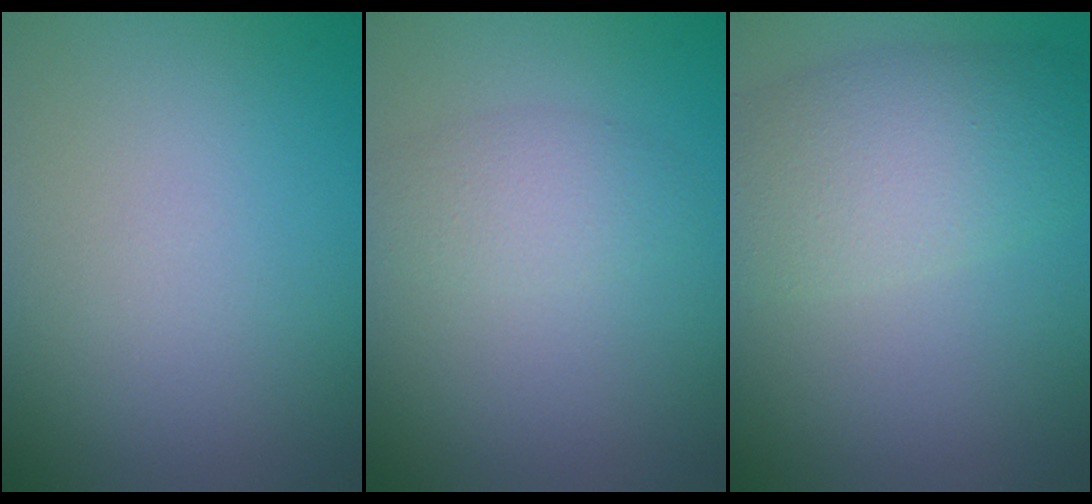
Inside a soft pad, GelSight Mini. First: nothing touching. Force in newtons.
{"total": 2.1, "press": 2.1, "slide": 0.1}
{"total": 6.1, "press": 6.1, "slide": 0.3}